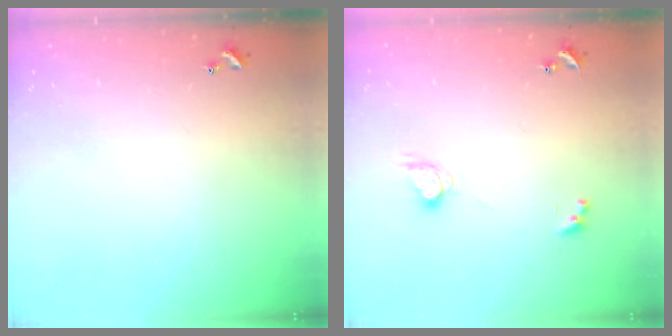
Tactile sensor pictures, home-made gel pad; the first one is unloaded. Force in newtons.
{"total": 2.5, "press": 2.5, "slide": 0.4}